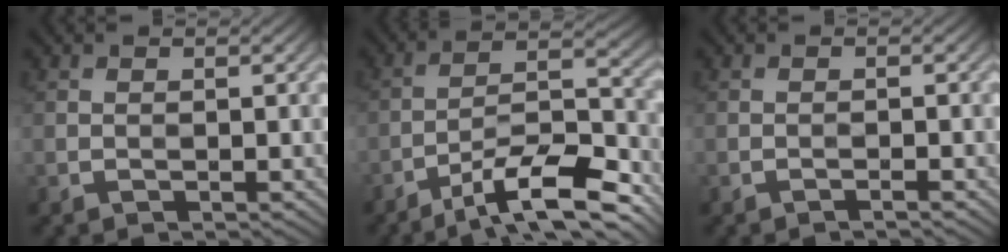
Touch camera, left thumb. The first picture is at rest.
{"total": 13.1, "force": [-9.5, 3.1, 8.6], "torque": [-0.155, 0.003, -0.166]}
{"total": 0.8, "force": [-0.7, 0.0, 0.4], "torque": [-0.006, 0.002, -0.015]}